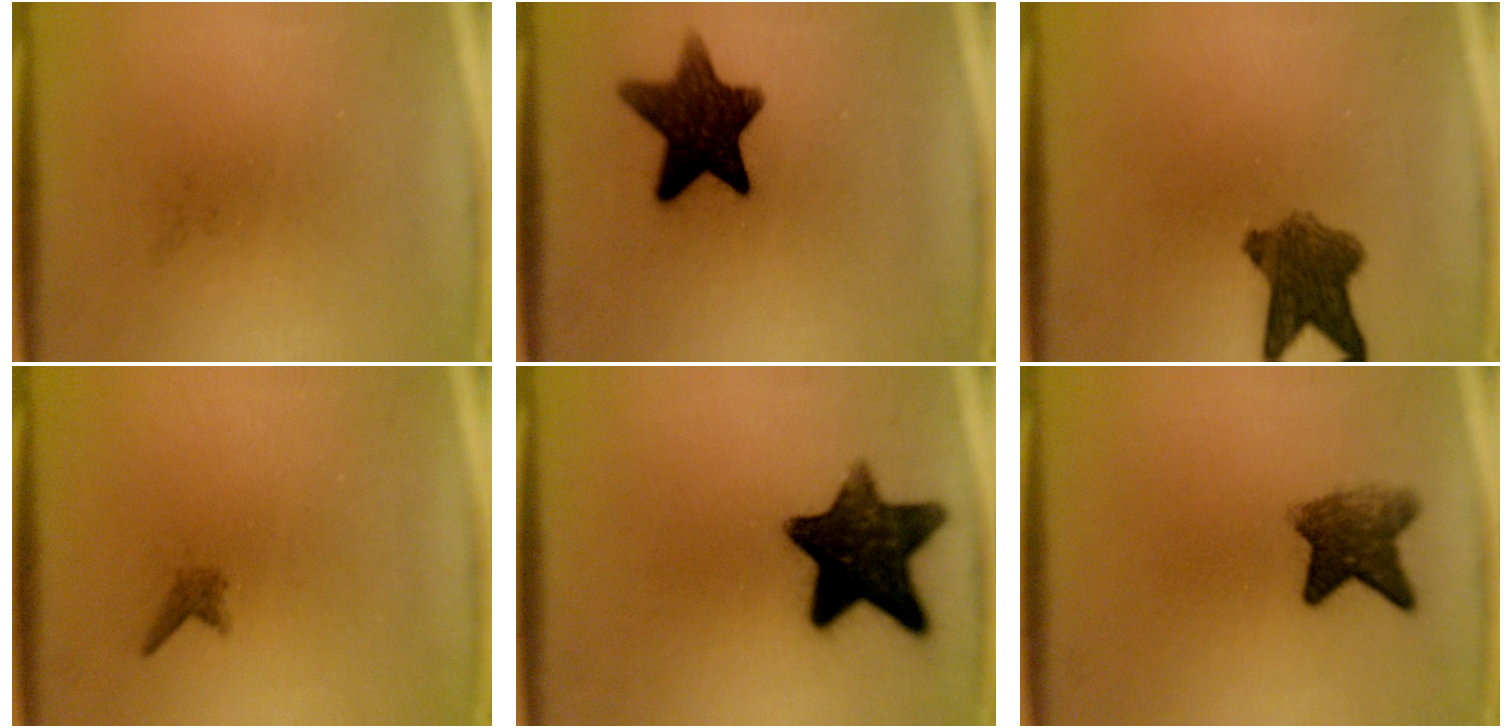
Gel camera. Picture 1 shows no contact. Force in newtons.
{"total": 12.3}
{"total": 7.8}
{"total": 1.0}
{"total": 14.1}
{"total": 6.2}